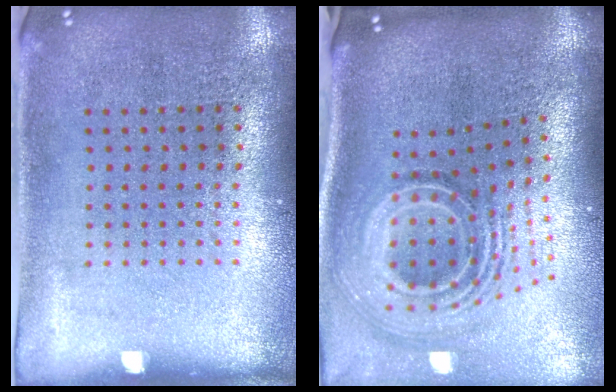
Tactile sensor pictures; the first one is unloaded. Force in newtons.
{"total": 2.6, "press": 1.7, "slide": 2.0}